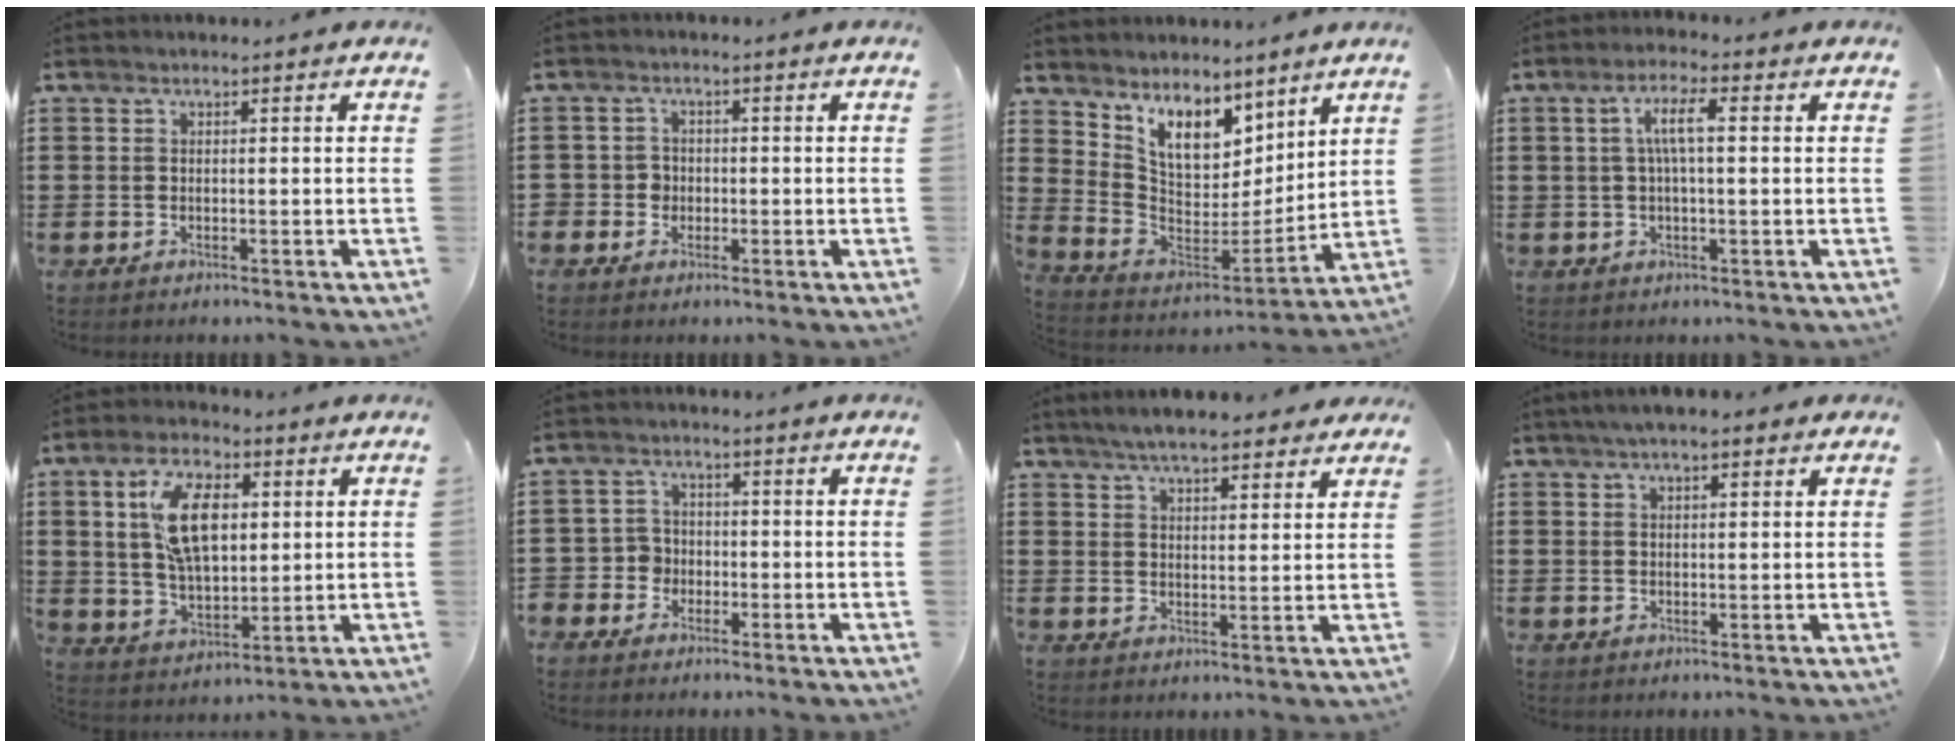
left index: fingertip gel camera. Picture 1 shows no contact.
{"total": 2.3, "force": [-0.6, 2.2, 0.3], "torque": [-0.018, 0.004, -0.016]}
{"total": 8.6, "force": [6.5, 4.4, 3.6], "torque": [-0.098, -0.035, 0.121]}
{"total": 5.1, "force": [0.7, 1.3, 4.9], "torque": [-0.101, 0.008, 0.006]}
{"total": 11.1, "force": [3.4, 5.7, 8.8], "torque": [-0.176, 0.006, 0.056]}
{"total": 3.4, "force": [-1.6, 2.9, 0.6], "torque": [-0.039, -0.001, -0.042]}
{"total": 5.6, "force": [5.0, 1.1, 2.2], "torque": [-0.057, -0.006, 0.091]}
{"total": 3.1, "force": [2.2, 0.8, 2.1], "torque": [-0.045, 0.008, 0.039]}